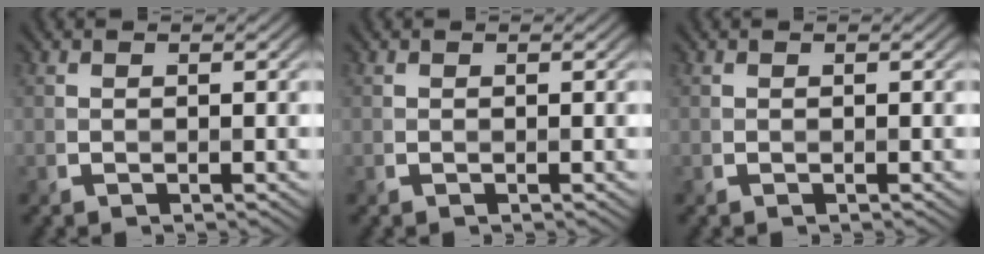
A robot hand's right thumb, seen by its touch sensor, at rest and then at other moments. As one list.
[{"total": 0.0}, {"total": 0.0}]